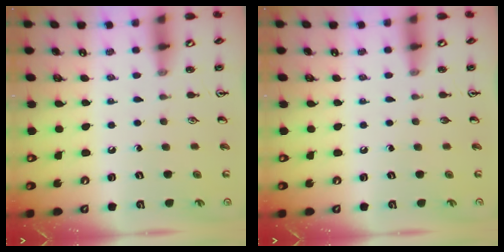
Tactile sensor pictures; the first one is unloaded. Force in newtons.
{"total": 0.0}